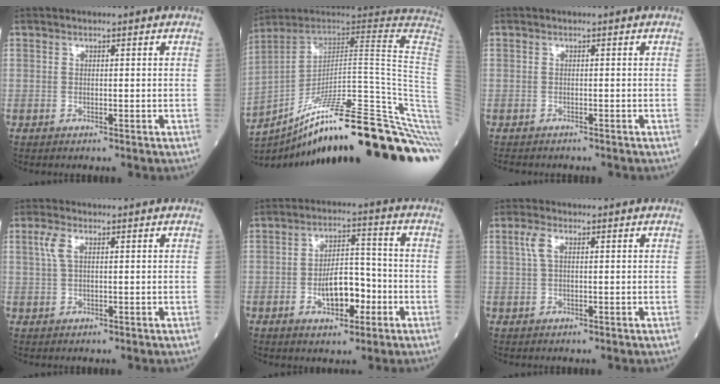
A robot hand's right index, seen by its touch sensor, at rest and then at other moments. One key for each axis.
{"total": 33.2, "fx": -22.2, "fy": -0.2, "fz": 24.7, "tx": -0.207, "ty": 0.002, "tz": -0.327}
{"total": 3.5, "fx": -3.1, "fy": 1.4, "fz": 1.1, "tx": -0.018, "ty": -0.004, "tz": -0.041}
{"total": 2.8, "fx": 1.0, "fy": 1.1, "fz": 2.3, "tx": -0.062, "ty": 0.014, "tz": 0.025}
{"total": 7.8, "fx": -2.4, "fy": 3.5, "fz": 6.5, "tx": -0.115, "ty": 0.012, "tz": -0.035}
{"total": 2.5, "fx": 0.8, "fy": 1.0, "fz": 2.1, "tx": -0.055, "ty": 0.014, "tz": 0.021}